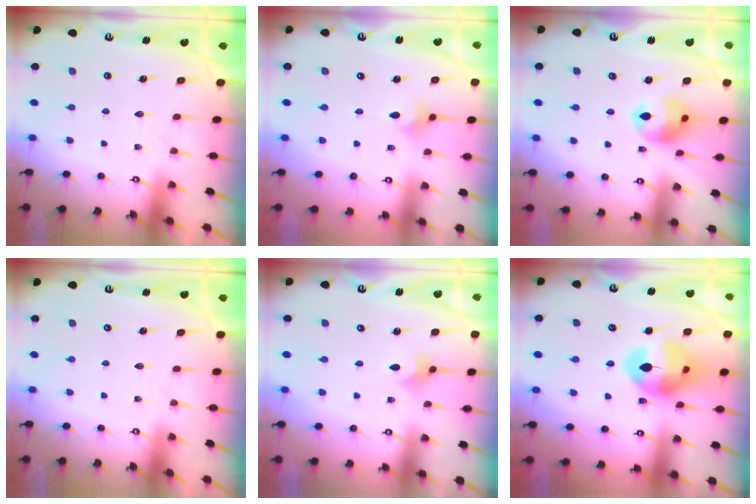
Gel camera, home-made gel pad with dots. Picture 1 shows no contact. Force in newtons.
{"total": 3.7, "press": 3.6, "slide": 0.9}
{"total": 10.9, "press": 10.8, "slide": 1.6}
{"total": 0.0}
{"total": 3.3, "press": 3.2, "slide": 0.8}
{"total": 14.5, "press": 14.4, "slide": 1.8}